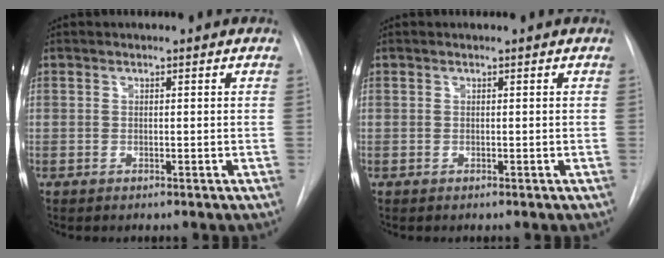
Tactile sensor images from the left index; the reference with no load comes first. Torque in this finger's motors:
{"motor_torque": [-0.03, 0.03, 0.03, 0.00]}